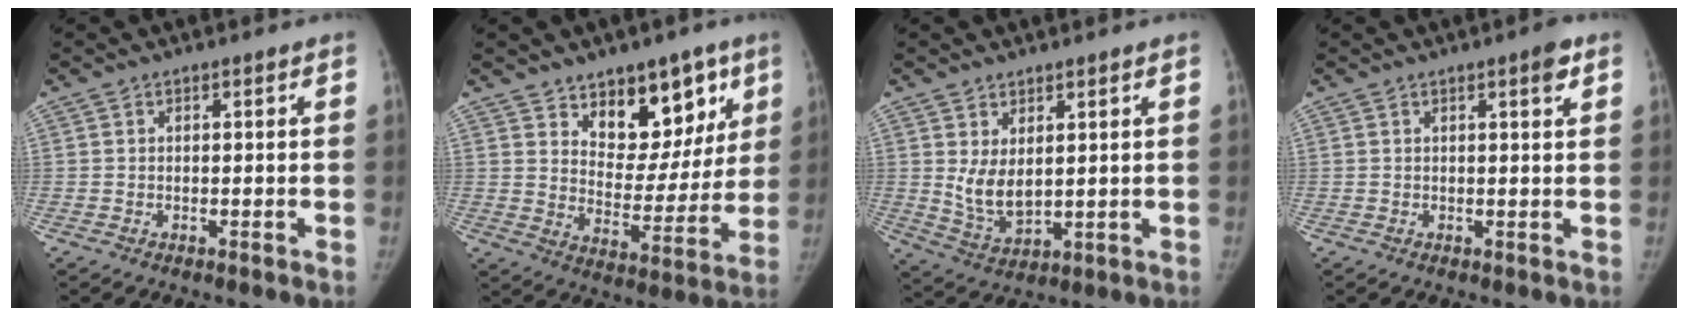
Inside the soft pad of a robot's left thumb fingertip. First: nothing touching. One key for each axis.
{"total": 14.5, "fx": 8.7, "fy": 8.5, "fz": 7.9, "tx": -0.047, "ty": -0.054, "tz": 0.142}
{"total": 6.5, "fx": 1.8, "fy": 3.7, "fz": 5.1, "tx": -0.082, "ty": -0.024, "tz": 0.051}
{"total": 2.6, "fx": 1.4, "fy": 0.5, "fz": 2.1, "tx": -0.026, "ty": -0.005, "tz": 0.017}